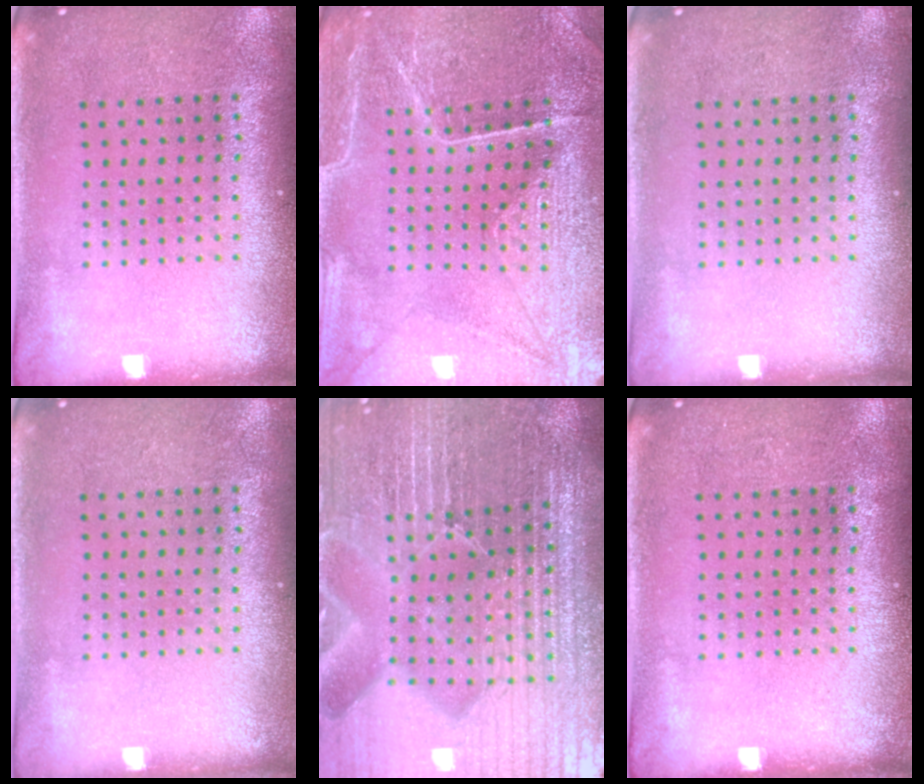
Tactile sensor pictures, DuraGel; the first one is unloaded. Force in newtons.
{"total": 3.5, "press": 3.5, "slide": 0.2}
{"total": 0.0}
{"total": 0.0}
{"total": 7.2, "press": 6.3, "slide": 3.4}
{"total": 0.0}